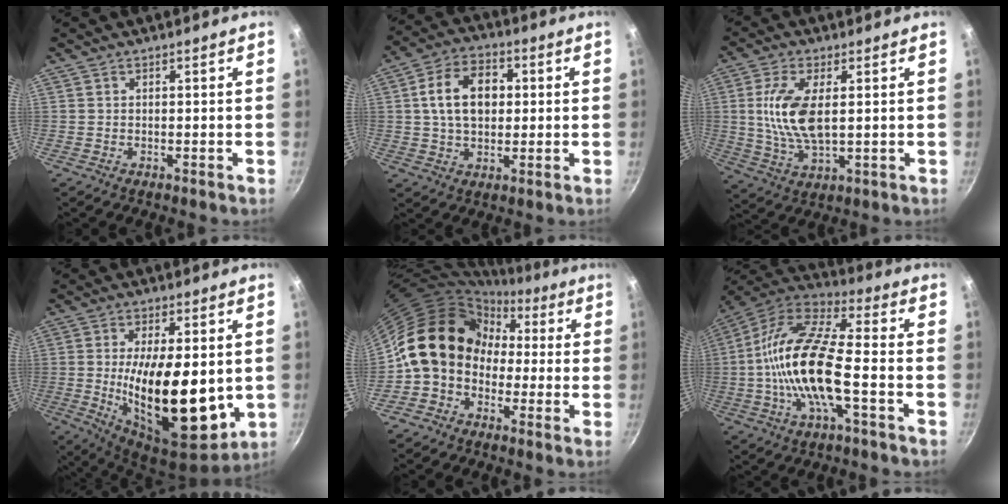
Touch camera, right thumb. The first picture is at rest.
{"total": 12.0, "force": [1.7, 8.2, 8.5], "torque": [-0.123, 0.015, 0.021]}
{"total": 11.2, "force": [1.5, 5.1, 9.9], "torque": [-0.197, -0.005, 0.032]}
{"total": 20.9, "force": [-0.8, 9.2, 18.8], "torque": [-0.290, -0.023, -0.005]}
{"total": 14.5, "force": [-0.8, 12.2, 7.9], "torque": [-0.091, 0.051, -0.035]}
{"total": 19.1, "force": [-3.3, 6.8, 17.6], "torque": [-0.339, 0.038, -0.080]}